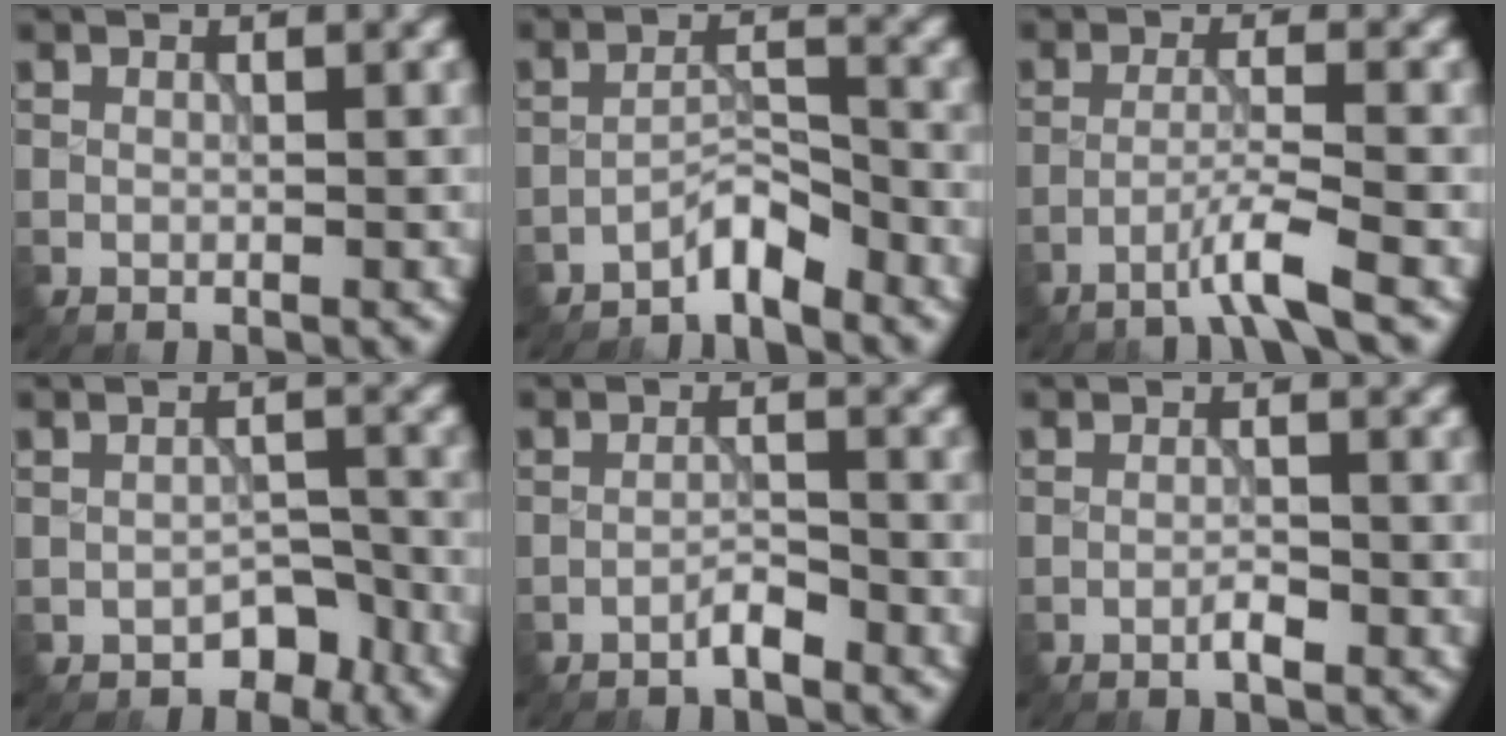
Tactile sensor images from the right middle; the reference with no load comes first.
{"total": 2.7, "force": [-2.4, 0.4, 1.1], "torque": [-0.017, 0.015, -0.046]}
{"total": 3.1, "force": [-2.0, -0.3, 2.3], "torque": [-0.038, 0.008, -0.052]}
{"total": 2.6, "force": [-1.9, 1.5, 0.9], "torque": [-0.007, 0.003, -0.024]}
{"total": 1.5, "force": [-1.3, 0.1, 0.8], "torque": [-0.013, 0.005, -0.027]}
{"total": 1.2, "force": [-0.8, 0.1, 0.9], "torque": [-0.016, 0.002, -0.016]}